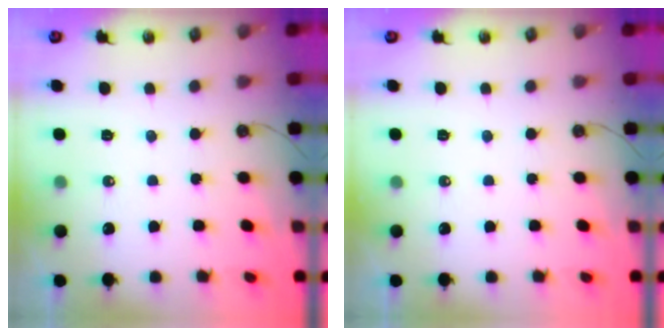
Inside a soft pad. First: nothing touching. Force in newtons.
{"total": 0.0}